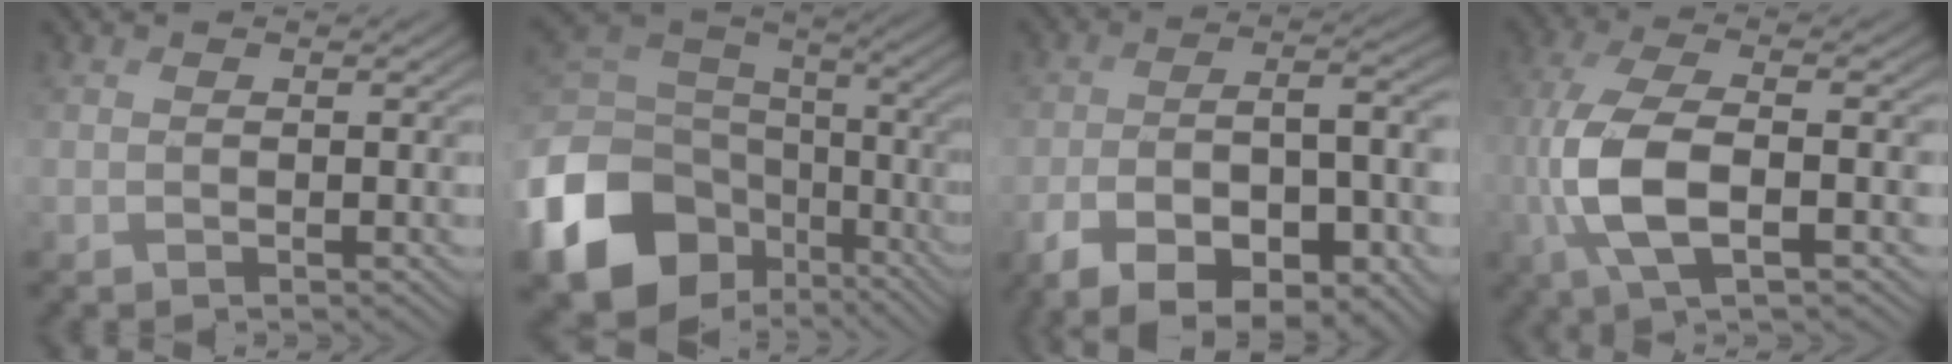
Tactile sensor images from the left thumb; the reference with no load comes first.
{"total": 18.4, "force": [-8.5, 13.8, 8.8], "torque": [-0.258, -0.047, -0.150]}
{"total": 13.7, "force": [-7.2, 5.9, 10.1], "torque": [-0.161, -0.025, -0.108]}
{"total": 9.4, "force": [-2.4, 3.6, 8.4], "torque": [-0.189, -0.005, -0.050]}